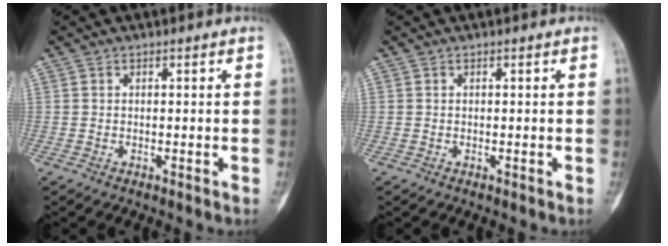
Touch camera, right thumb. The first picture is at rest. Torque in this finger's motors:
{"motor_torque": [0.00, 0.00, 0.09, -0.02, 0.00]}